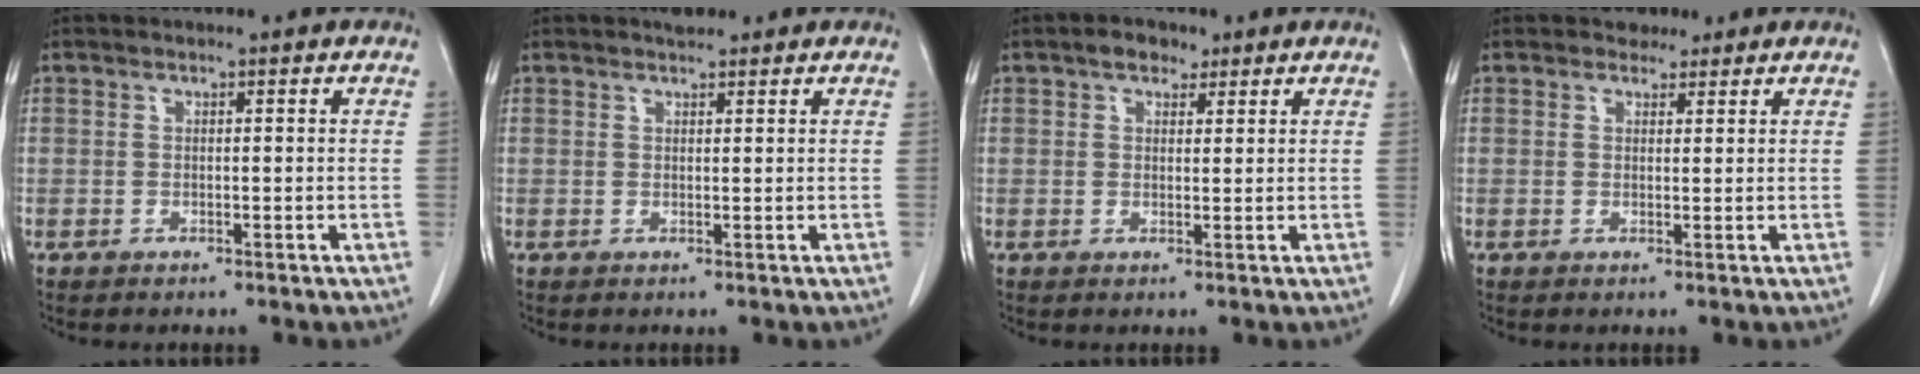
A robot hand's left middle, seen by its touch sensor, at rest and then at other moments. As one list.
[{"total": 1.5, "force": [1.4, 0.5, 0.5], "torque": [-0.013, 0.003, 0.022]}, {"total": 2.8, "force": [1.8, 1.8, 1.2], "torque": [-0.023, 0.011, 0.029]}, {"total": 1.9, "force": [1.5, 1.1, 0.1], "torque": [-0.002, 0.004, 0.022]}]